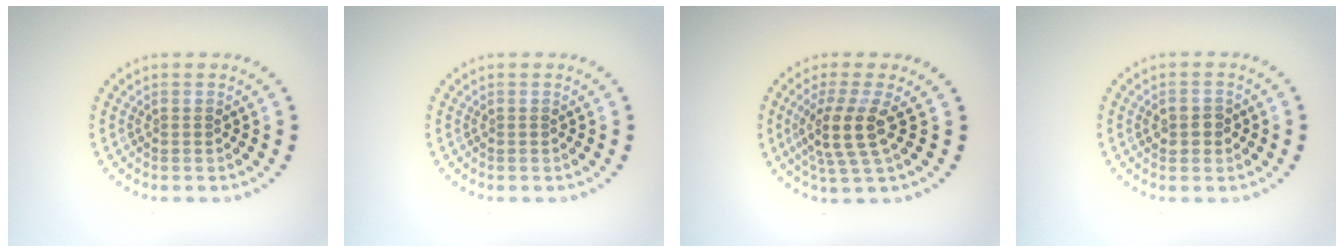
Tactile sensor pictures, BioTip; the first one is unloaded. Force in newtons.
{"total": 0.0}
{"total": 3.7, "press": 2.8, "slide": 2.4}
{"total": 1.8, "press": 1.8, "slide": 0.1}